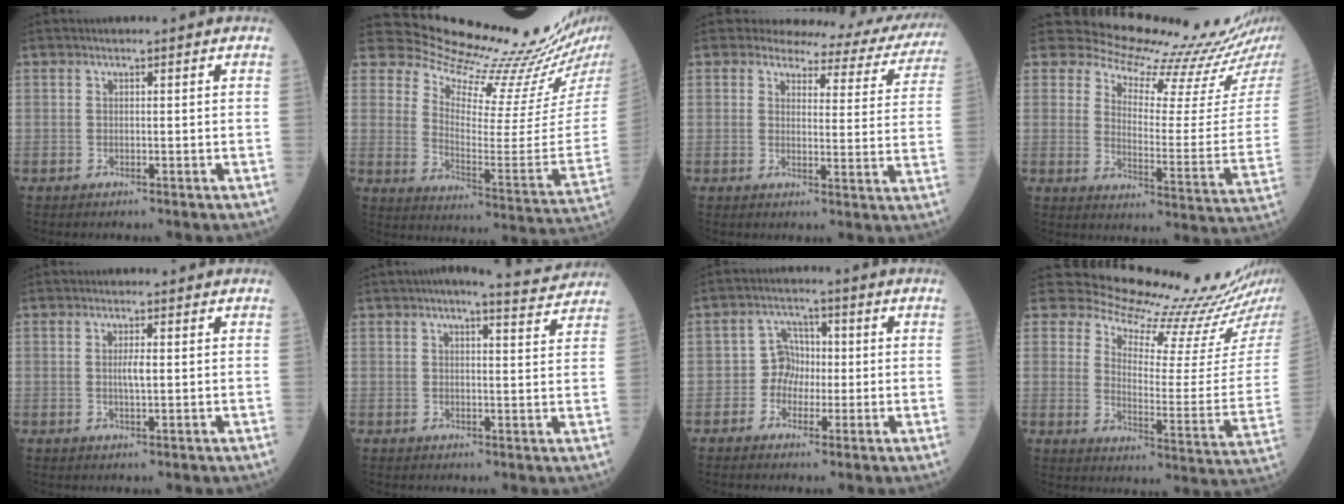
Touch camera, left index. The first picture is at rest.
{"total": 19.5, "force": [18.8, -0.5, 5.0], "torque": [-0.099, -0.125, 0.256]}
{"total": 15.1, "force": [14.4, 3.9, 2.3], "torque": [0.001, -0.058, 0.133]}
{"total": 15.1, "force": [14.6, 0.2, 3.8], "torque": [-0.066, -0.094, 0.184]}
{"total": 1.8, "force": [0.3, 0.2, 1.8], "torque": [-0.036, 0.000, 0.005]}
{"total": 7.4, "force": [6.7, 0.5, 3.0], "torque": [-0.043, 0.010, 0.069]}
{"total": 4.1, "force": [-0.5, 3.7, 1.6], "torque": [-0.024, 0.012, -0.018]}
{"total": 16.4, "force": [15.9, 0.2, 4.0], "torque": [-0.068, -0.100, 0.204]}